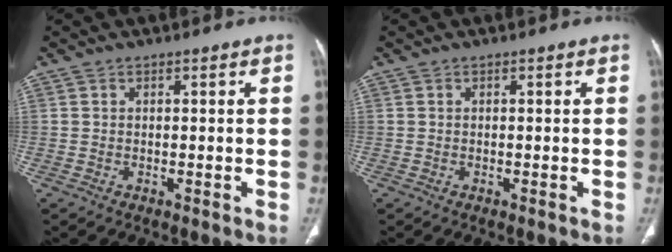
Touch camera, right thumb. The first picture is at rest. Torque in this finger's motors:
{"motor_torque": [0.05, 0.04, -0.09, 0.00, 0.03]}